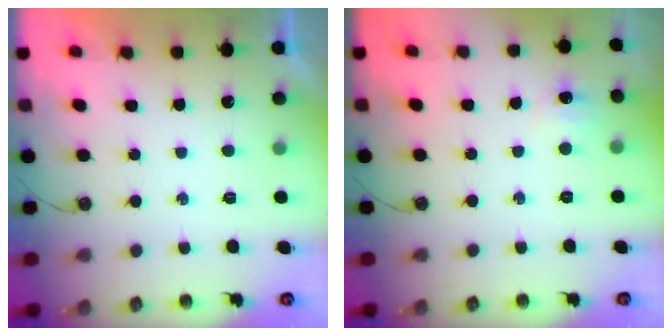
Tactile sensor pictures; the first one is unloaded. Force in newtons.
{"total": 6.0, "press": 6.0, "slide": 0.8}